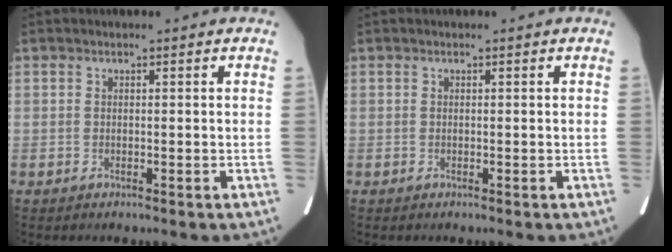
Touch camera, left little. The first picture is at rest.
{"total": 0.0}